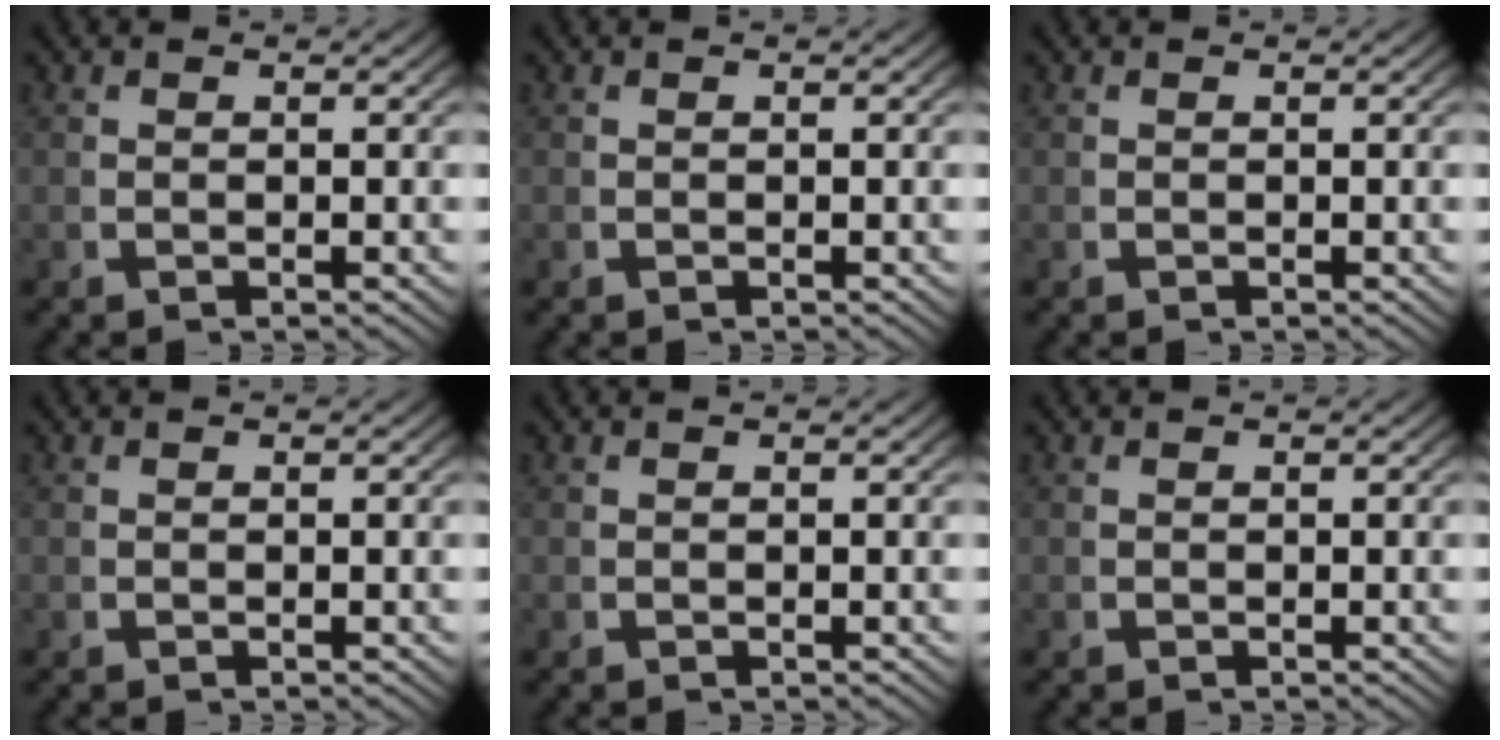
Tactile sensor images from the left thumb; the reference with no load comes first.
{"total": 0.0}
{"total": 0.0}
{"total": 0.0}
{"total": 0.0}
{"total": 0.0}